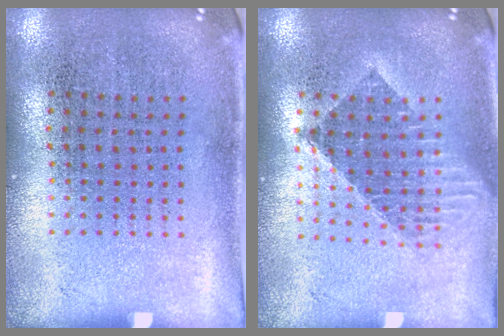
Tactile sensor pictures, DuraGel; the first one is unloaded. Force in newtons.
{"total": 1.6, "press": 1.3, "slide": 0.9}